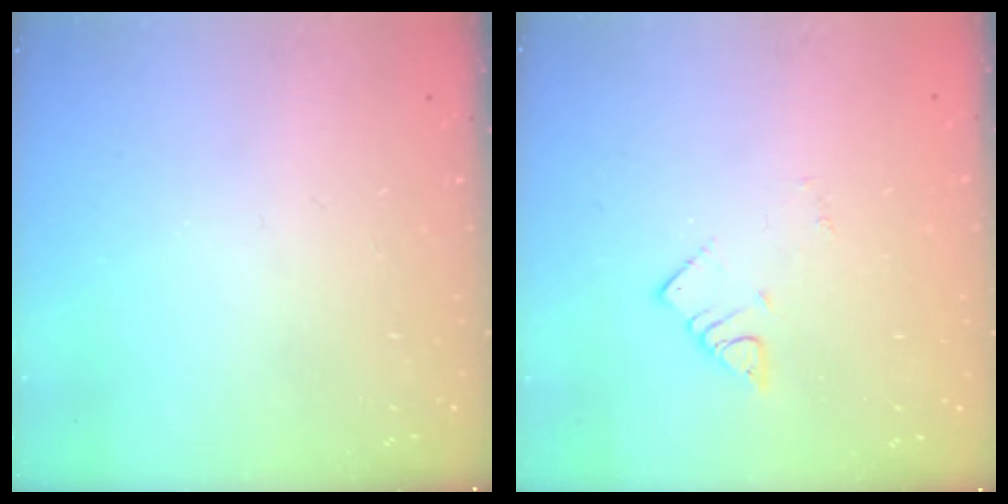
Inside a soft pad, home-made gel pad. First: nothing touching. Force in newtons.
{"total": 2.4, "press": 2.4, "slide": 0.1}